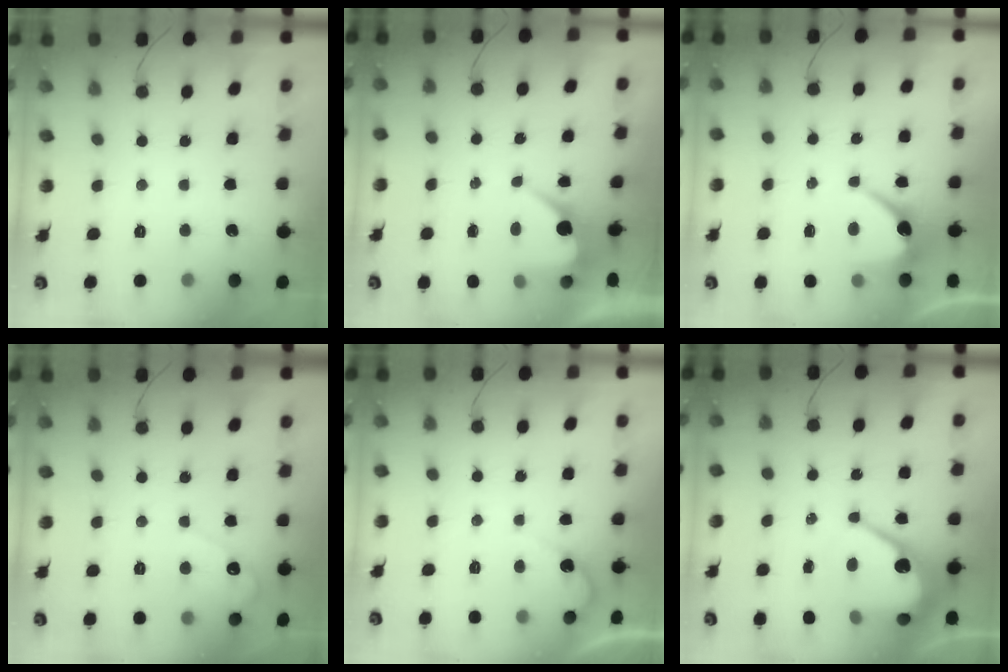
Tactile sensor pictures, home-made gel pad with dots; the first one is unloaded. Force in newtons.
{"total": 6.7, "press": 6.7, "slide": 0.2}
{"total": 6.9, "press": 6.9, "slide": 0.8}
{"total": 3.4, "press": 3.4, "slide": 0.3}
{"total": 3.9, "press": 3.9, "slide": 0.2}
{"total": 10.2, "press": 10.1, "slide": 0.9}